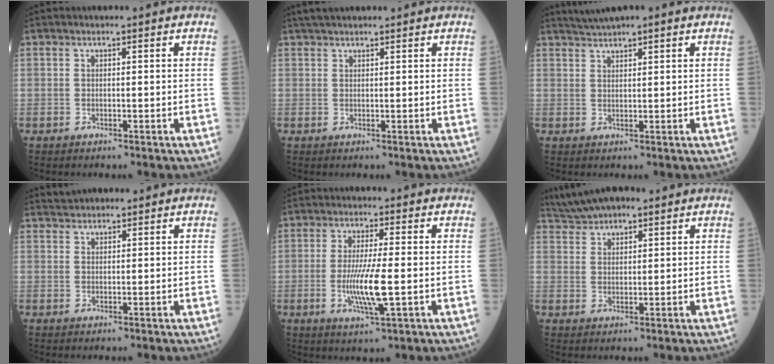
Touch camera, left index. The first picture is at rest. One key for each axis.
{"total": 4.1, "fx": 3.5, "fy": 0.8, "fz": 1.9, "tx": -0.028, "ty": 0.035, "tz": 0.060}
{"total": 3.4, "fx": 2.9, "fy": 0.0, "fz": 1.8, "tx": -0.041, "ty": 0.026, "tz": 0.055}
{"total": 2.0, "fx": 1.9, "fy": 0.6, "fz": 0.1, "tx": -0.010, "ty": 0.020, "tz": 0.036}
{"total": 7.5, "fx": -1.3, "fy": 0.4, "fz": 7.4, "tx": -0.148, "ty": -0.016, "tz": -0.026}
{"total": 6.4, "fx": 5.3, "fy": 2.0, "fz": 3.0, "tx": -0.065, "ty": 0.038, "tz": 0.101}